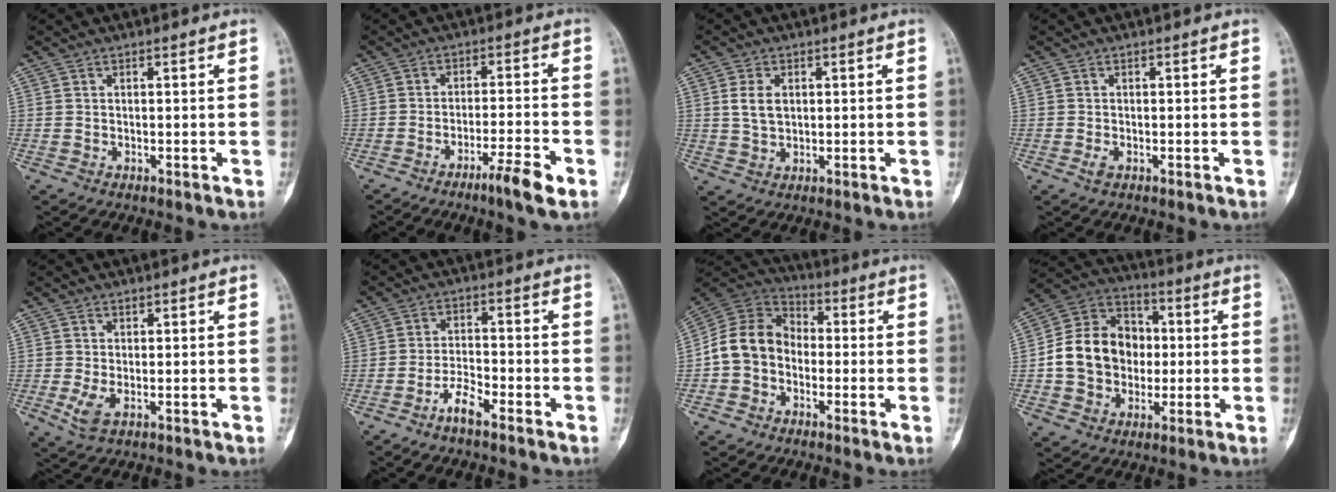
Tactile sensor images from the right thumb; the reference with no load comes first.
{"total": 6.8, "force": [-4.1, 0.4, 5.4], "torque": [-0.096, 0.020, -0.070]}
{"total": 4.4, "force": [1.0, 2.9, 3.2], "torque": [-0.055, -0.003, 0.022]}
{"total": 1.3, "force": [-0.6, 0.7, 0.9], "torque": [-0.019, -0.001, -0.014]}
{"total": 3.2, "force": [-0.3, 1.7, 2.7], "torque": [-0.064, -0.006, -0.002]}
{"total": 4.8, "force": [-3.5, 1.2, 3.1], "torque": [-0.059, 0.023, -0.068]}
{"total": 11.0, "force": [-1.9, 8.9, 6.2], "torque": [-0.101, 0.036, -0.052]}
{"total": 15.7, "force": [-0.6, 12.8, 9.0], "torque": [-0.121, 0.032, -0.014]}